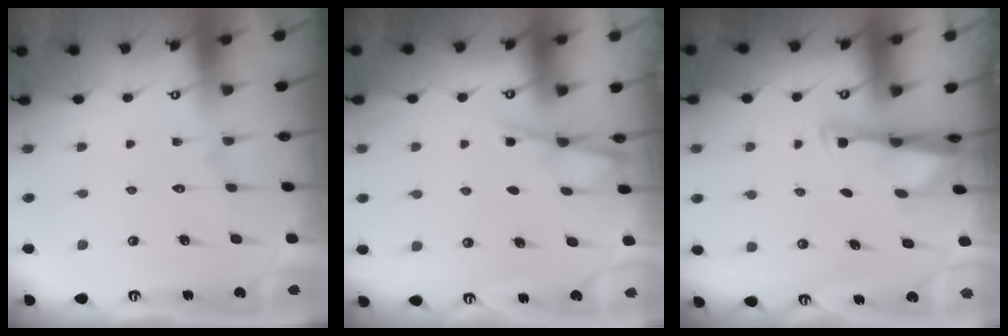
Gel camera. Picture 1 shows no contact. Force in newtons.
{"total": 4.0, "press": 4.0, "slide": 0.4}
{"total": 2.9, "press": 2.9, "slide": 0.4}